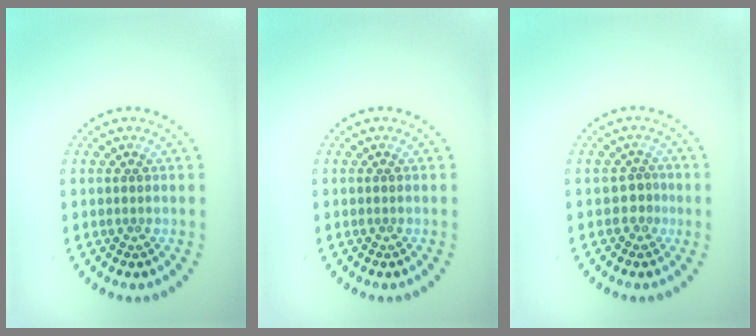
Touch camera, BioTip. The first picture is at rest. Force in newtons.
{"total": 0.0}
{"total": 1.1, "press": 0.8, "slide": 0.8}